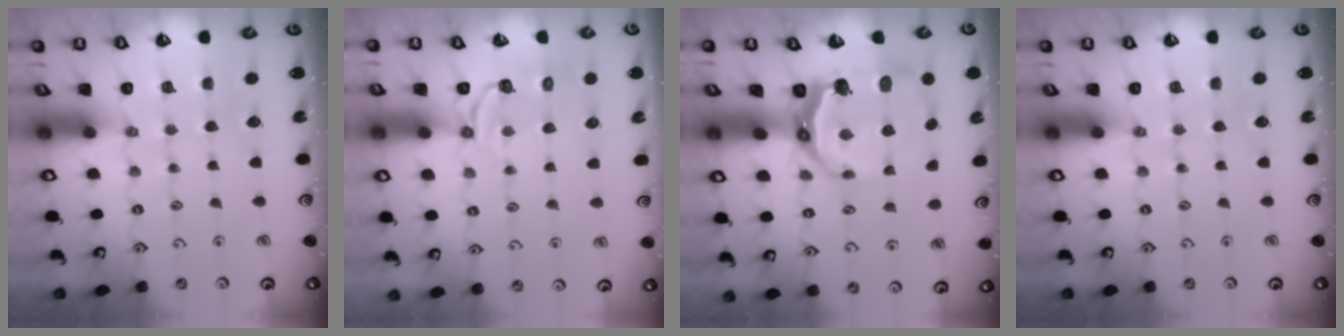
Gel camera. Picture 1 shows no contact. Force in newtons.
{"total": 4.1, "press": 3.6, "slide": 1.9}
{"total": 9.5, "press": 8.3, "slide": 4.5}
{"total": 0.0}